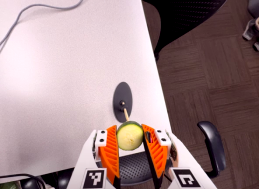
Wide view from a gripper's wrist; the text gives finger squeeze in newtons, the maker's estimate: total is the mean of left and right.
{"total": 9.1, "left": 9.7, "right": 8.6}